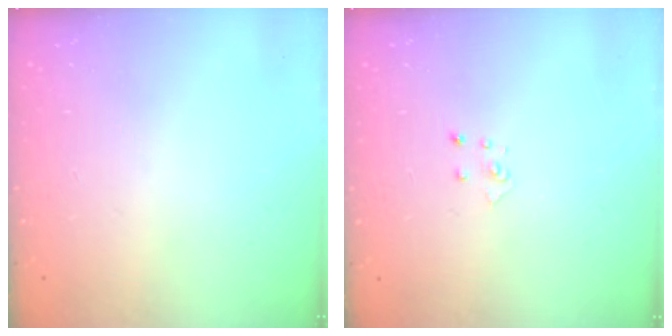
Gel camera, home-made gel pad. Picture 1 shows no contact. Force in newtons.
{"total": 2.8, "press": 2.8, "slide": 0.3}